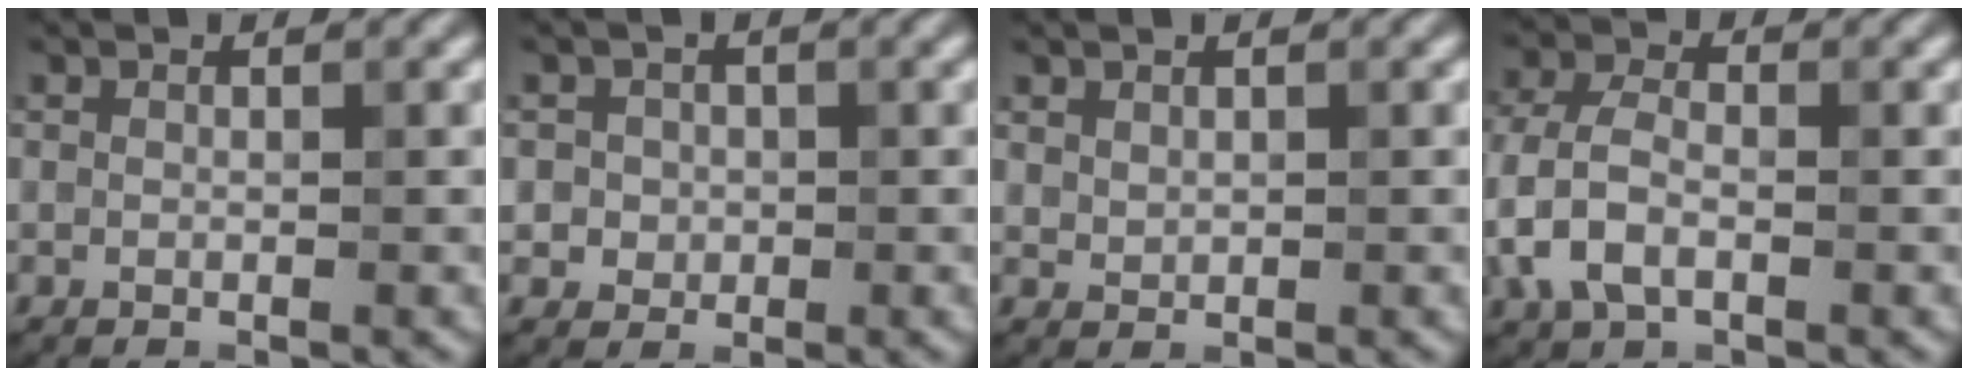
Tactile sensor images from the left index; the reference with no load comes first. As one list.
[{"total": 3.2, "force": [0.6, 3.0, 1.0], "torque": [-0.002, 0.020, 0.003]}, {"total": 0.9, "force": [0.7, 0.4, 0.3], "torque": [-0.010, -0.003, 0.024]}, {"total": 4.5, "force": [-1.3, 2.6, 3.4], "torque": [-0.085, 0.006, -0.033]}]